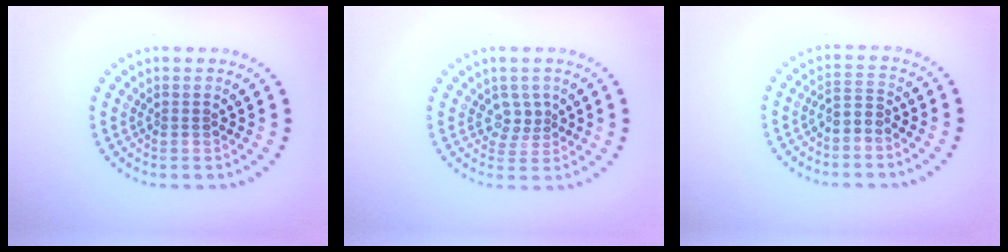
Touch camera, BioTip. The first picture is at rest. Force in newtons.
{"total": 1.8, "press": 1.3, "slide": 1.3}
{"total": 1.8, "press": 1.3, "slide": 1.3}